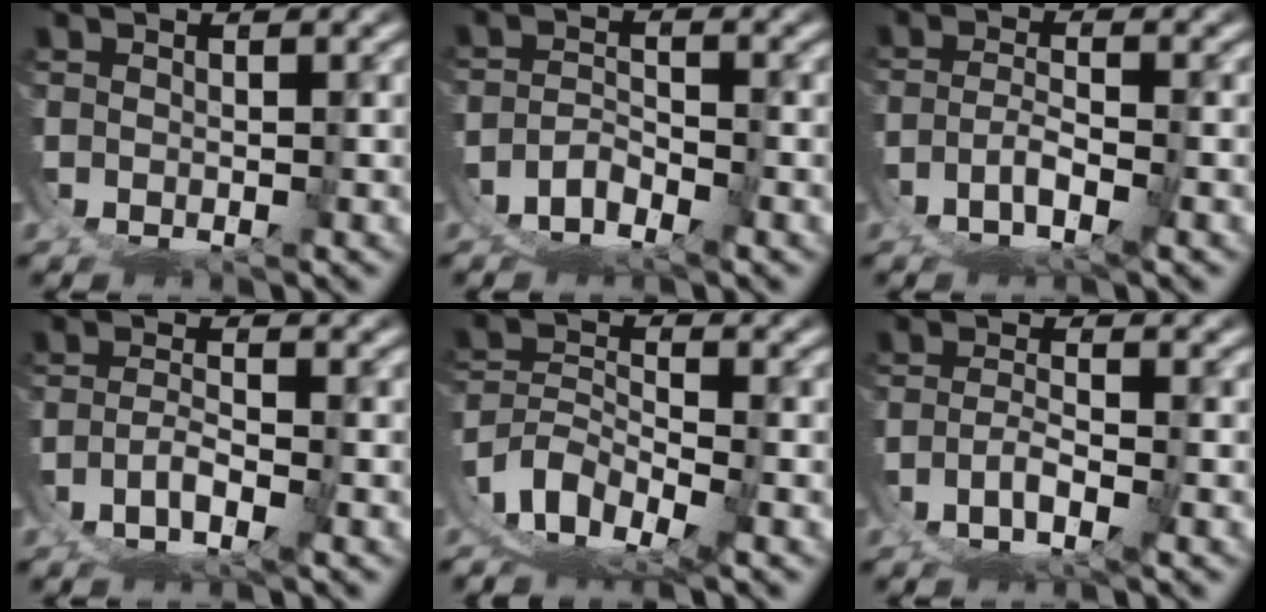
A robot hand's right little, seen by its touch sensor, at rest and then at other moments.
{"total": 5.7, "force": [-3.8, 3.7, 2.0], "torque": [-0.046, -0.017, -0.067]}
{"total": 3.5, "force": [-2.7, 0.0, 2.3], "torque": [-0.028, -0.008, -0.042]}
{"total": 3.5, "force": [-2.8, 0.2, 2.1], "torque": [-0.026, -0.007, -0.045]}
{"total": 10.1, "force": [-4.4, 7.4, 5.2], "torque": [-0.129, -0.043, -0.071]}
{"total": 3.4, "force": [-2.6, -0.1, 2.2], "torque": [-0.026, -0.006, -0.040]}